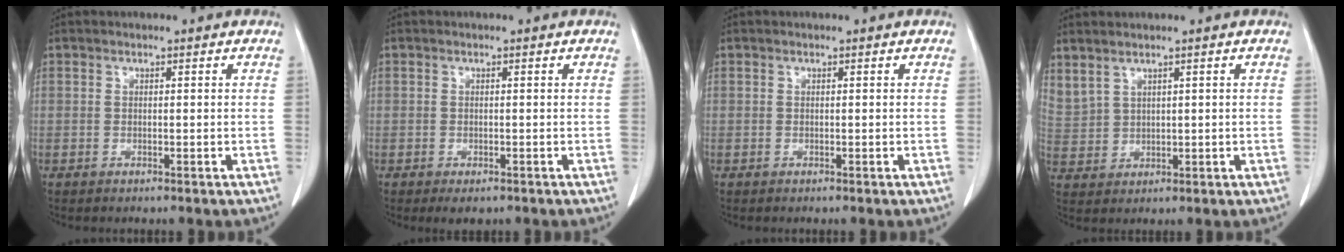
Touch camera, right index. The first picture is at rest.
{"total": 2.1, "force": [-1.3, 1.2, 1.1], "torque": [-0.011, -0.002, -0.010]}
{"total": 0.0}
{"total": 5.8, "force": [3.9, 3.2, 2.9], "torque": [-0.080, 0.005, 0.099]}